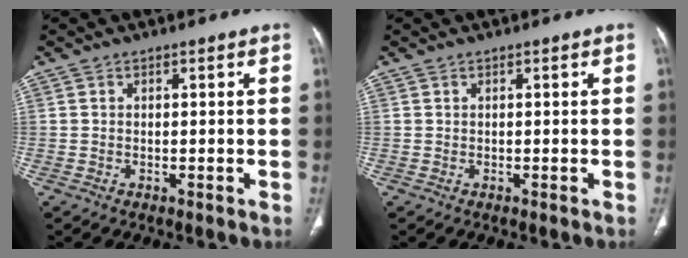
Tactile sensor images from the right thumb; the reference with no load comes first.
{"total": 0.0}